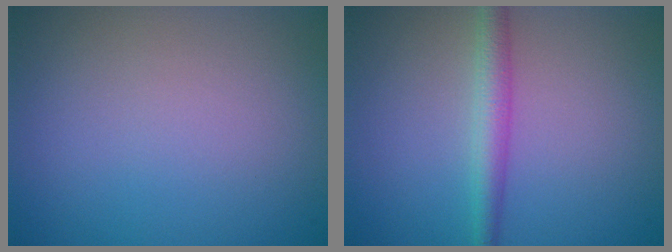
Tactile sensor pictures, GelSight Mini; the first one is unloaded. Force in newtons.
{"total": 2.6, "press": 2.6, "slide": 0.1}